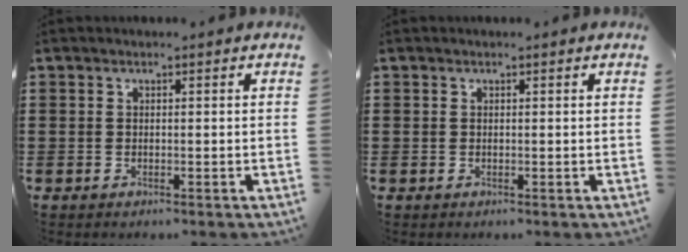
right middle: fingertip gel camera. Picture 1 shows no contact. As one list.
[{"total": 0.0}]